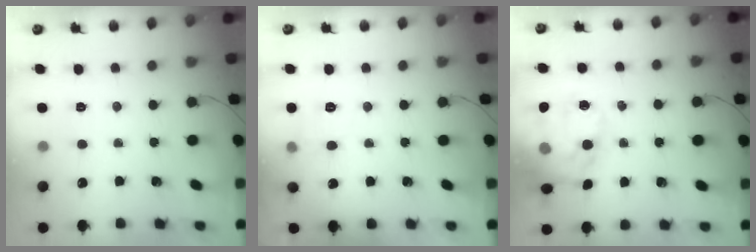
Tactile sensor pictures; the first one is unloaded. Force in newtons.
{"total": 5.1, "press": 4.8, "slide": 1.7}
{"total": 16.6, "press": 16.5, "slide": 1.6}